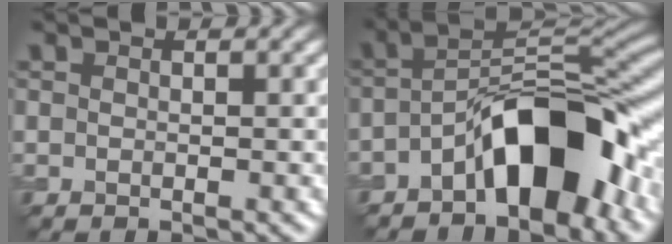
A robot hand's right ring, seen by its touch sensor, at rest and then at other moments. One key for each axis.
{"total": 9.2, "fx": -4.2, "fy": 3.4, "fz": 7.4, "tx": -0.109, "ty": 0.025, "tz": -0.072}